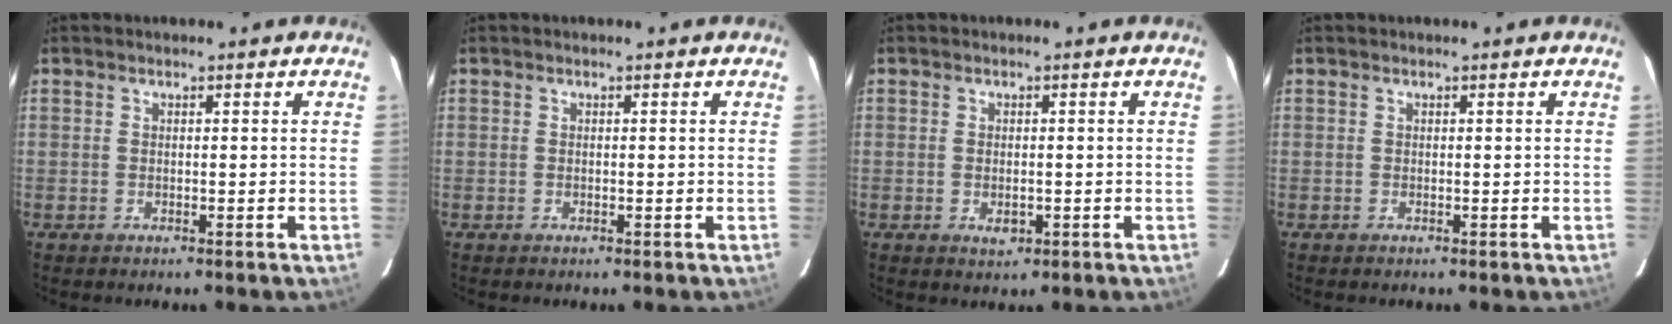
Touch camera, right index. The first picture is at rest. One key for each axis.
{"total": 0.0}
{"total": 2.4, "fx": -0.7, "fy": 1.5, "fz": 1.7, "tx": -0.030, "ty": -0.003, "tz": -0.009}
{"total": 0.0}